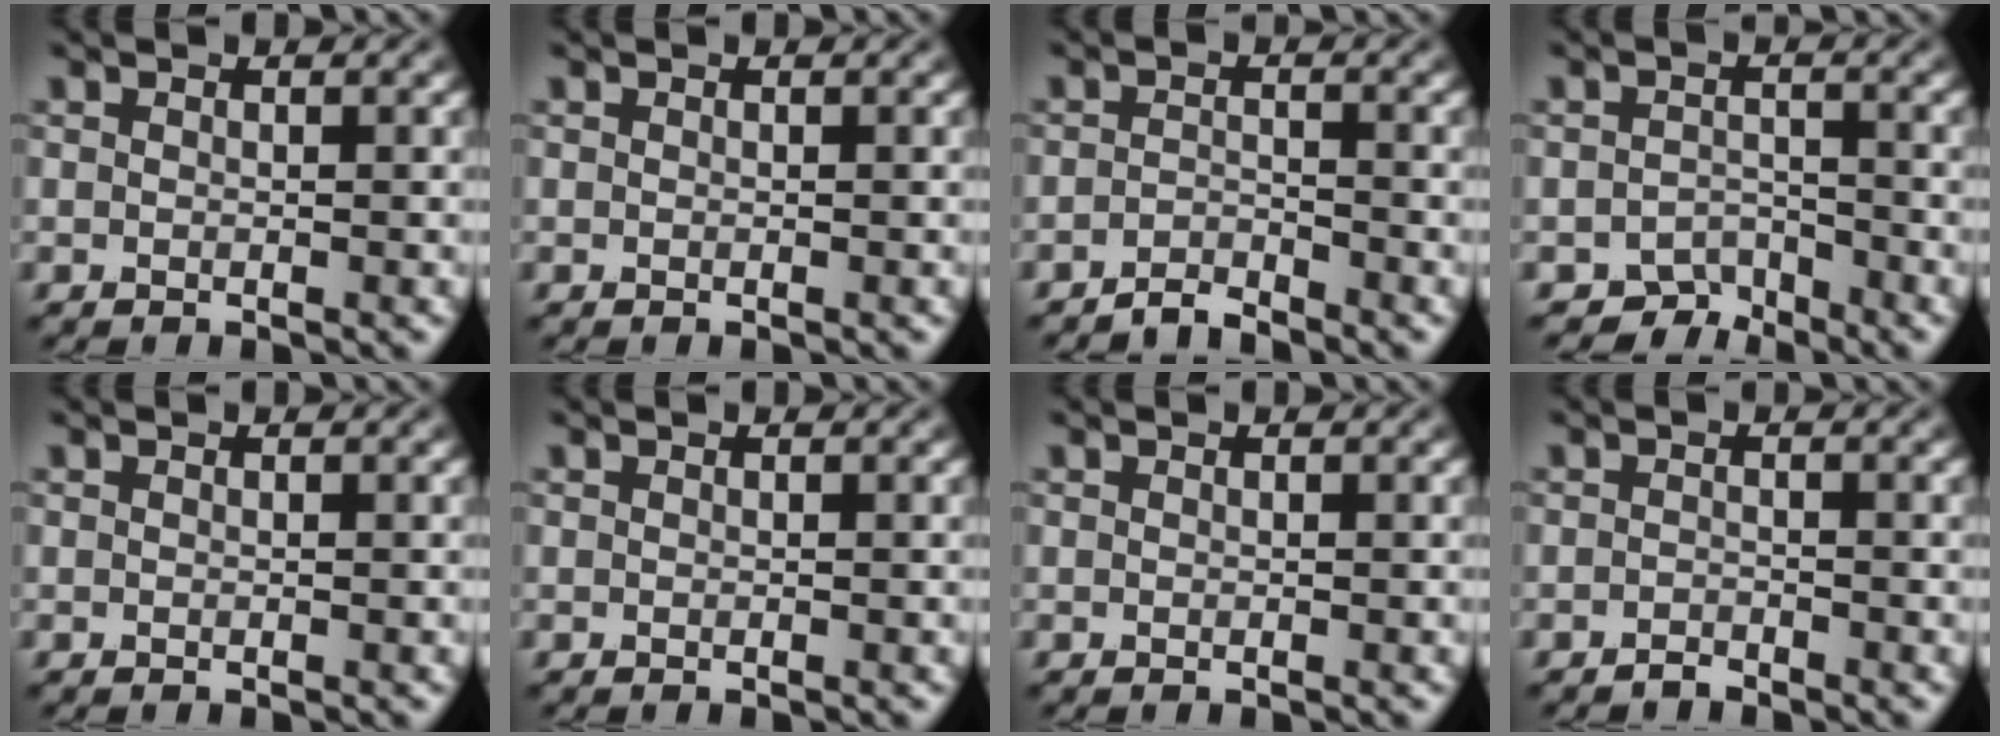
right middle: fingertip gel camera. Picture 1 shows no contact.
{"total": 0.0}
{"total": 1.7, "force": [-1.7, 0.2, 0.4], "torque": [-0.004, 0.004, -0.037]}
{"total": 2.5, "force": [-2.2, 1.1, 0.2], "torque": [0.005, 0.005, -0.041]}
{"total": 0.0}
{"total": 0.0}
{"total": 0.0}
{"total": 0.9, "force": [-0.8, 0.2, 0.1], "torque": [-0.001, 0.002, -0.017]}